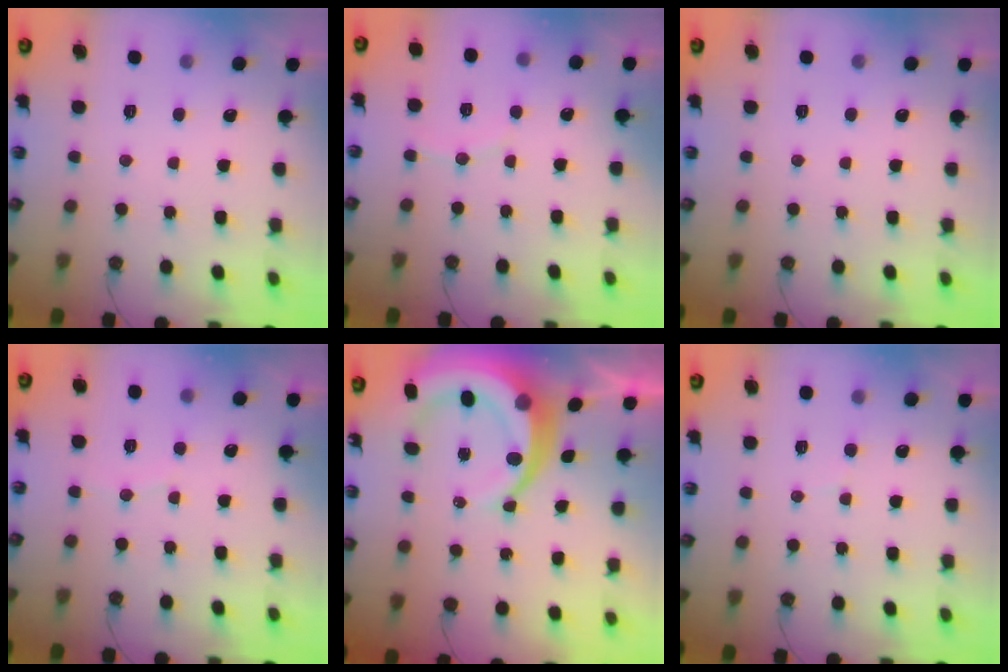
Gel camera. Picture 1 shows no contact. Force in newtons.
{"total": 5.8, "press": 5.4, "slide": 2.1}
{"total": 0.0}
{"total": 3.3, "press": 3.3, "slide": 0.4}
{"total": 12.3, "press": 12.2, "slide": 1.5}
{"total": 5.8, "press": 5.8, "slide": 0.5}